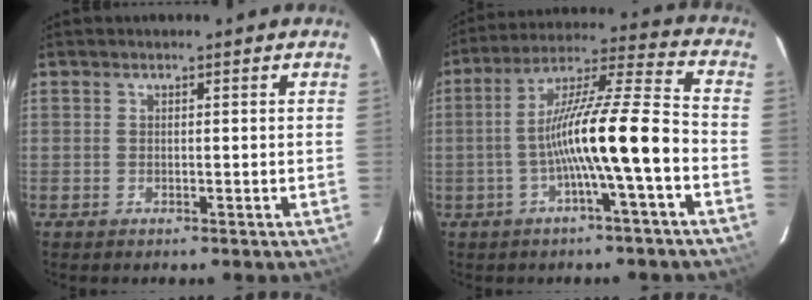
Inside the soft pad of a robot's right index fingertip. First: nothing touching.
{"total": 14.2, "force": [-4.4, -0.3, 13.4], "torque": [-0.238, 0.016, -0.079]}